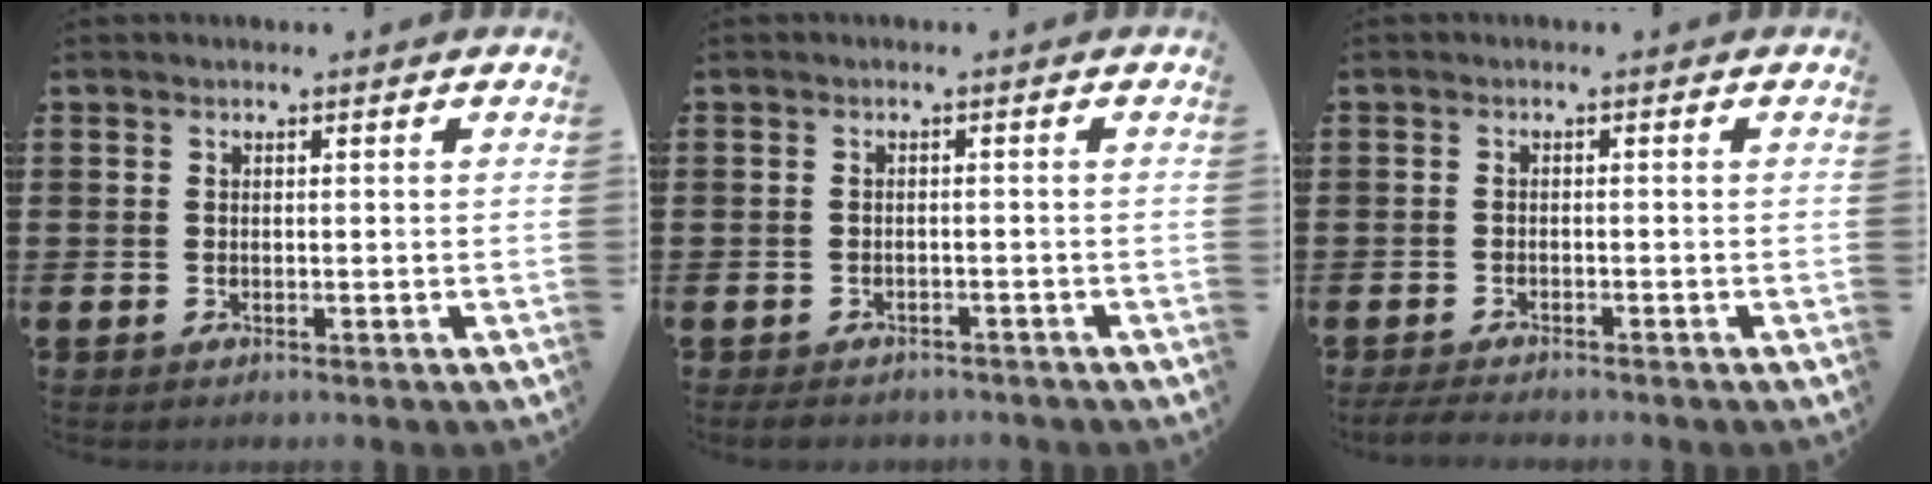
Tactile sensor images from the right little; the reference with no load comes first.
{"total": 1.1, "force": [-1.1, 0.3, 0.2], "torque": [-0.007, 0.002, -0.023]}
{"total": 1.3, "force": [-1.2, 0.1, 0.5], "torque": [-0.010, 0.002, -0.025]}